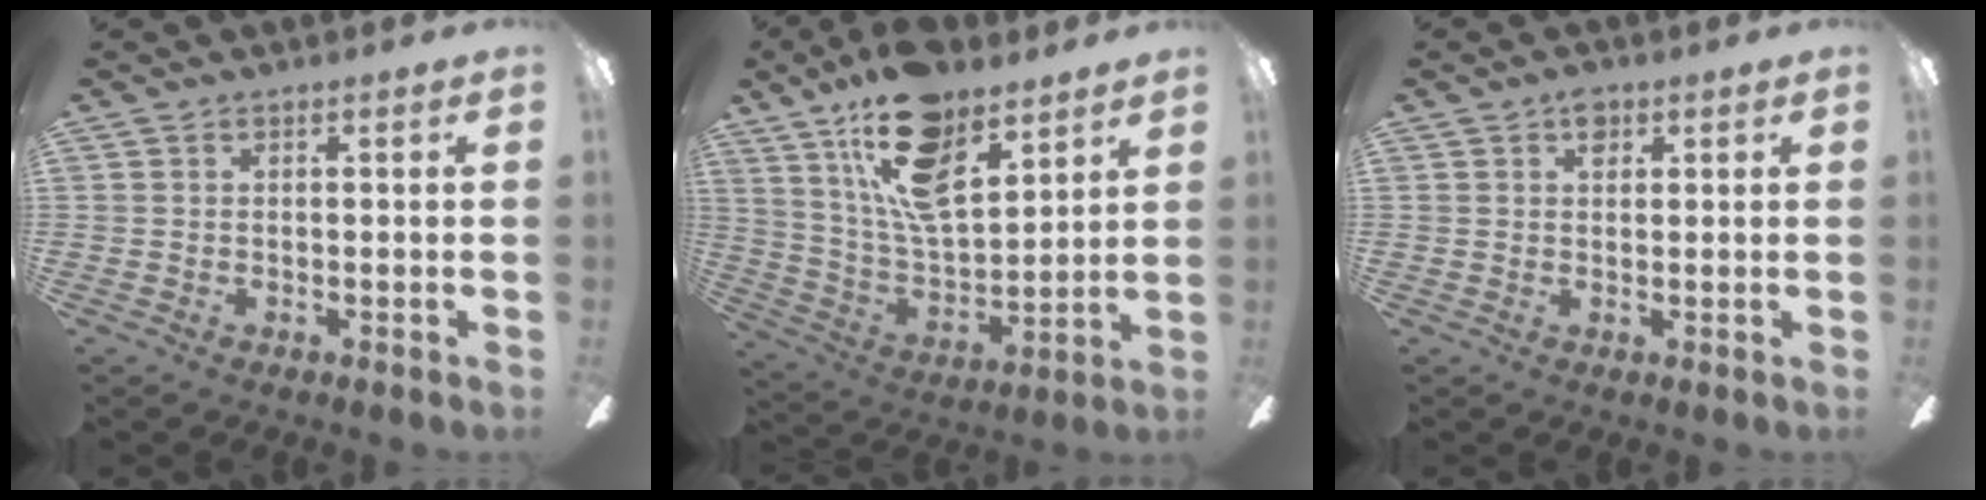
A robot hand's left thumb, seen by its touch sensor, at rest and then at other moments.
{"total": 19.0, "force": [12.3, 8.3, 11.9], "torque": [-0.224, -0.055, 0.215]}
{"total": 2.8, "force": [1.5, 1.8, 1.6], "torque": [-0.018, -0.001, 0.022]}